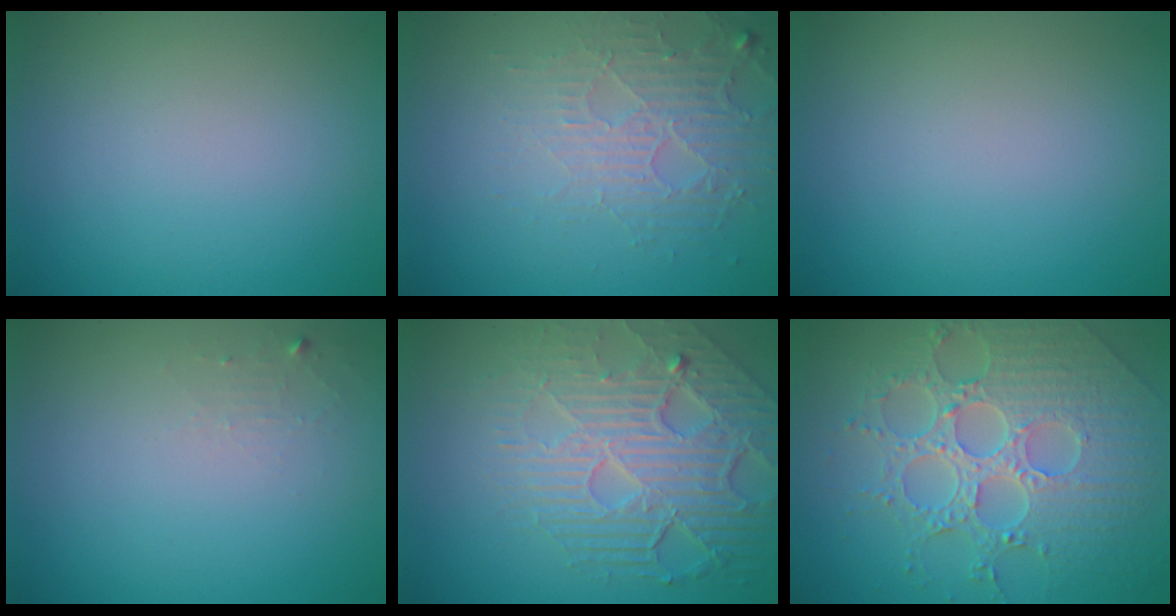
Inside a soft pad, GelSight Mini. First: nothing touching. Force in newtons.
{"total": 3.8, "press": 2.9, "slide": 2.4}
{"total": 0.0}
{"total": 1.0, "press": 1.0, "slide": 0.1}
{"total": 8.0, "press": 5.5, "slide": 5.8}
{"total": 8.1, "press": 6.0, "slide": 5.4}